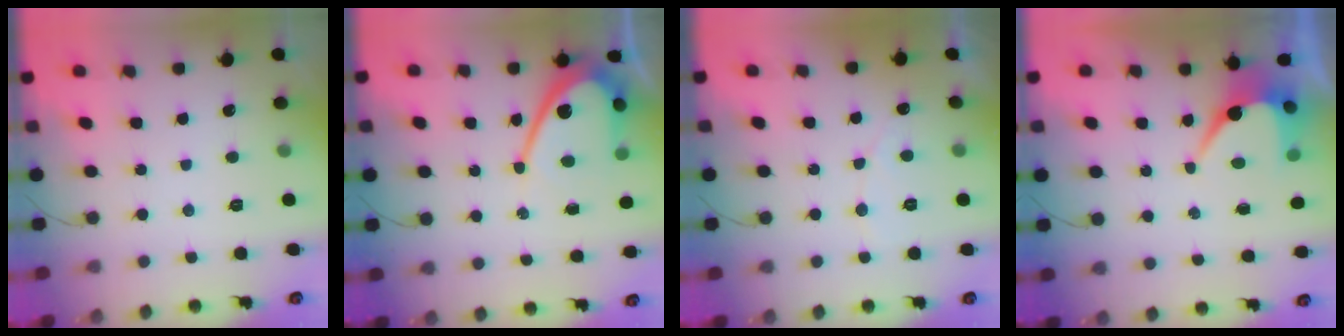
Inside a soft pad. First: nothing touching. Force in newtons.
{"total": 11.9, "press": 11.8, "slide": 0.9}
{"total": 3.9, "press": 3.9, "slide": 0.1}
{"total": 7.7, "press": 7.7, "slide": 0.3}